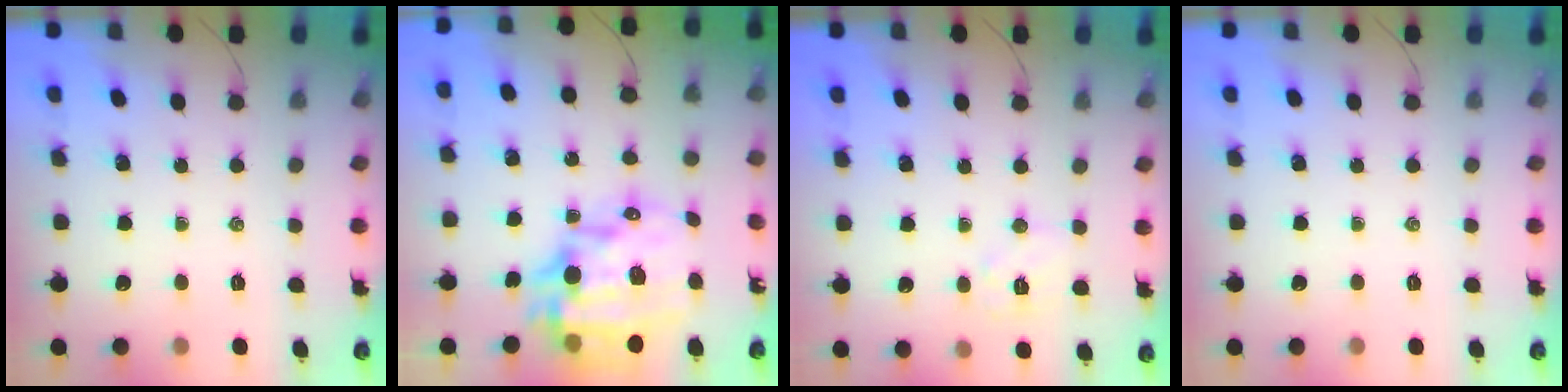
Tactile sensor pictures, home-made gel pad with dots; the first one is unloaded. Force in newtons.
{"total": 19.3, "press": 18.8, "slide": 4.2}
{"total": 6.6, "press": 6.5, "slide": 0.7}
{"total": 0.0}